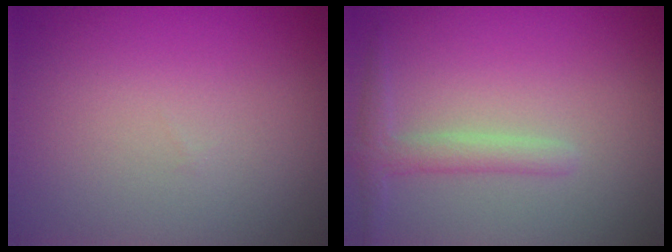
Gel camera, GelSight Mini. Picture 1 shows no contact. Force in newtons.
{"total": 1.9, "press": 1.9, "slide": 0.1}